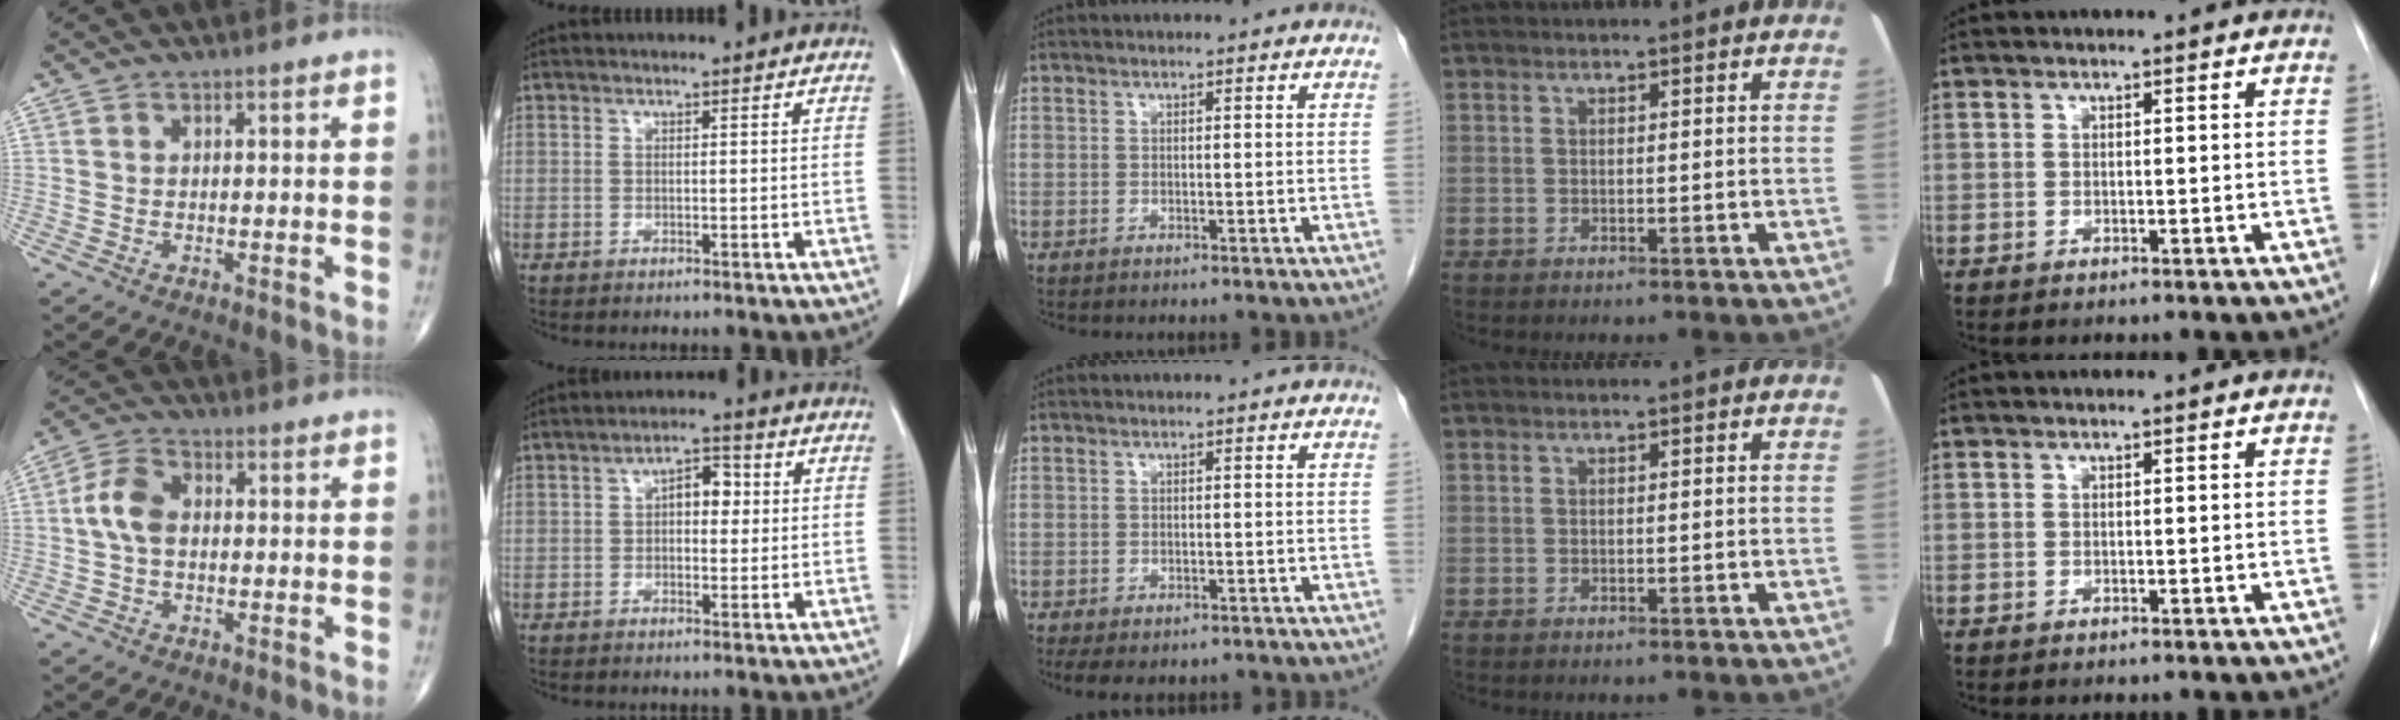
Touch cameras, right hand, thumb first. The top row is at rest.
{"thumb": {"total": 6.3, "force": [0.1, 4.1, 4.8], "torque": [-0.098, 0.018, -0.006]}, "index": {"total": 4.6, "force": [0.7, 2.4, 3.9], "torque": [-0.060, 0.020, 0.007]}, "middle": {"total": 5.3, "force": [-4.0, 2.6, 2.5], "torque": [-0.031, -0.006, -0.053]}}